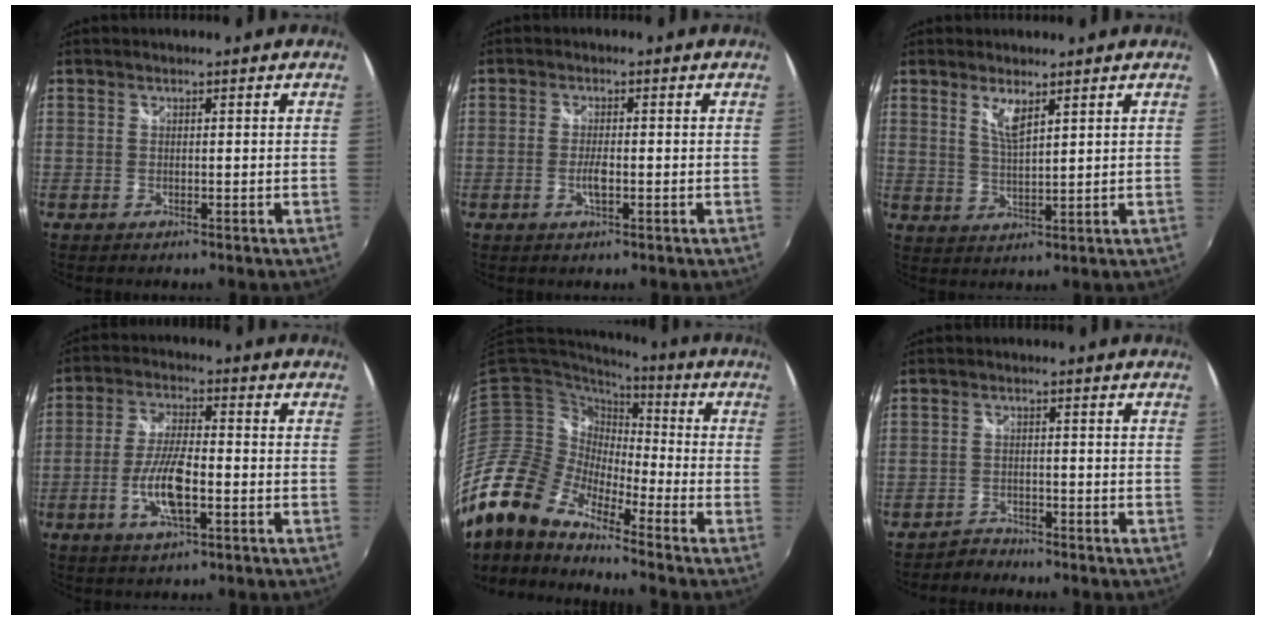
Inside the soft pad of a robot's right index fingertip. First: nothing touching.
{"total": 2.6, "force": [-0.8, 0.8, 2.4], "torque": [-0.049, -0.004, -0.014]}
{"total": 4.0, "force": [2.4, 0.8, 3.1], "torque": [-0.060, -0.007, 0.043]}
{"total": 9.4, "force": [-3.0, 2.8, 8.5], "torque": [-0.172, -0.003, -0.057]}
{"total": 16.7, "force": [-13.1, 6.5, 8.0], "torque": [-0.149, -0.015, -0.270]}
{"total": 2.6, "force": [-2.4, 1.0, -0.1], "torque": [-0.006, 0.004, -0.047]}